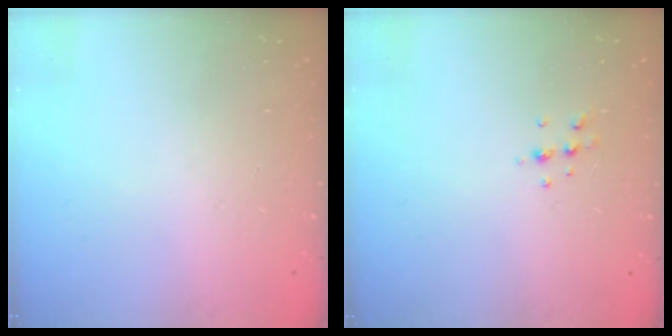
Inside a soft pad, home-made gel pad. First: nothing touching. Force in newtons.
{"total": 5.3, "press": 5.2, "slide": 1.4}